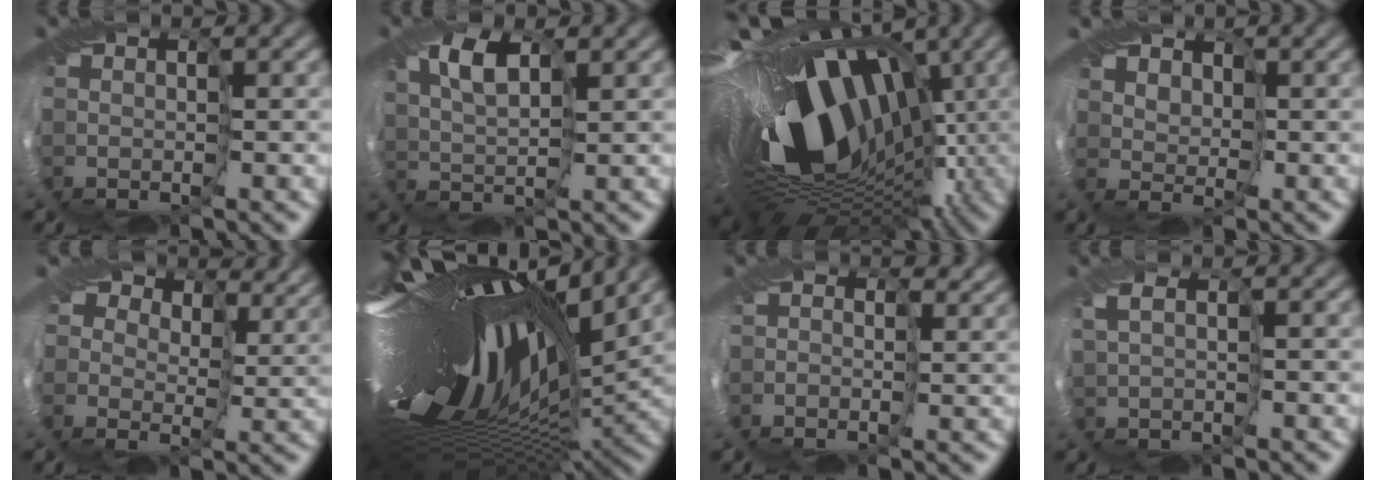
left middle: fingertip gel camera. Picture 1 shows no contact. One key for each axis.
{"total": 3.1, "fx": 1.0, "fy": 1.1, "fz": 2.7, "tx": -0.058, "ty": 0.006, "tz": 0.013}
{"total": 19.4, "fx": -0.1, "fy": 12.4, "fz": 15.0, "tx": -0.240, "ty": -0.043, "tz": -0.005}
{"total": 3.3, "fx": 1.5, "fy": 2.3, "fz": 1.8, "tx": -0.035, "ty": 0.004, "tz": 0.013}
{"total": 11.3, "fx": 7.2, "fy": 7.0, "fz": 5.2, "tx": -0.108, "ty": 0.023, "tz": 0.105}
{"total": 19.0, "fx": 3.2, "fy": 5.7, "fz": 17.8, "tx": -0.266, "ty": 0.001, "tz": 0.053}
{"total": 3.6, "fx": 1.6, "fy": 2.8, "fz": 1.6, "tx": -0.031, "ty": 0.010, "tz": 0.026}
{"total": 1.4, "fx": -0.2, "fy": 0.3, "fz": 1.3, "tx": -0.031, "ty": 0.004, "tz": -0.003}